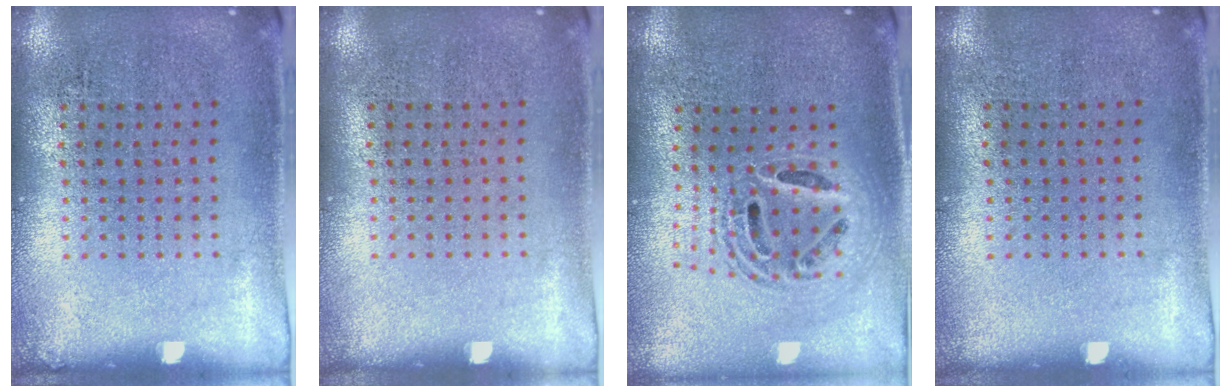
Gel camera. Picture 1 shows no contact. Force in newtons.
{"total": 0.0}
{"total": 1.9, "press": 1.5, "slide": 1.2}
{"total": 0.0}